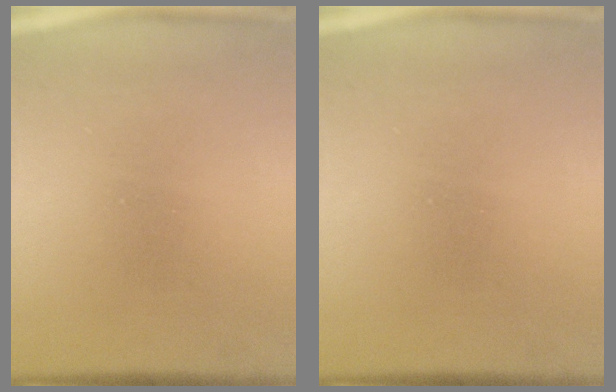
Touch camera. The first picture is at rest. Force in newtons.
{"total": 0.0}